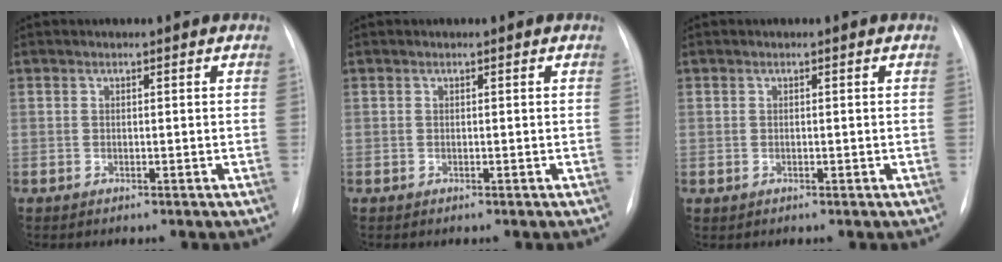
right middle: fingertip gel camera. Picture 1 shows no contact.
{"total": 0.0}
{"total": 0.0}